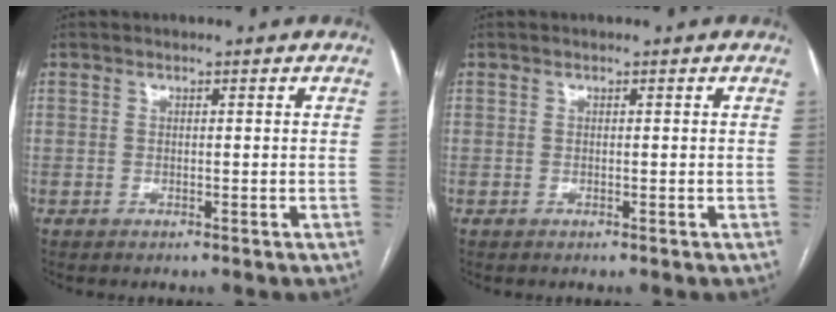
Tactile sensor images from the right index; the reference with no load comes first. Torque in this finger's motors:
{"motor_torque": [0.00, 0.00, 0.00, 0.00]}